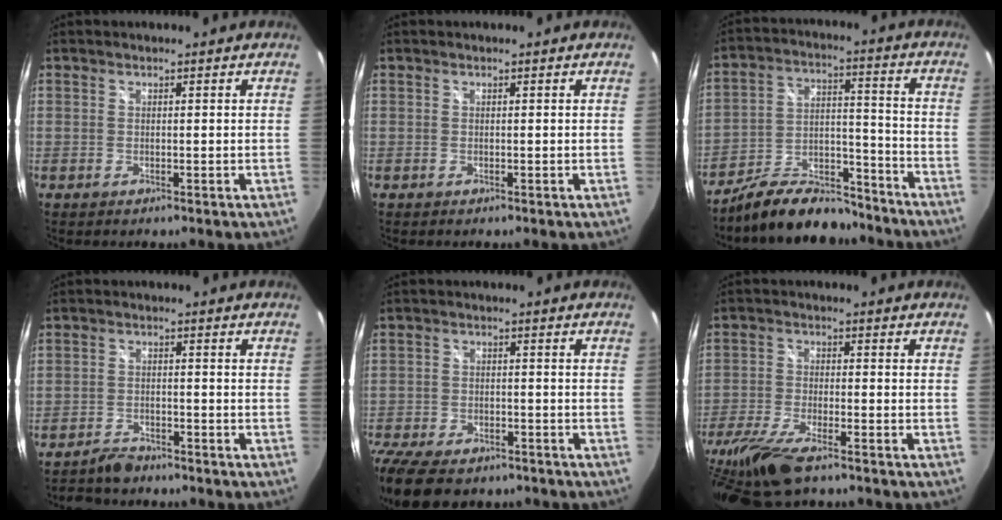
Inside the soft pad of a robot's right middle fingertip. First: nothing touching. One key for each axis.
{"total": 0.0}
{"total": 13.4, "fx": -11.5, "fy": 4.3, "fz": 5.5, "tx": -0.104, "ty": 0.022, "tz": -0.185}
{"total": 4.4, "fx": -4.0, "fy": 1.5, "fz": 0.9, "tx": -0.037, "ty": 0.001, "tz": -0.070}
{"total": 15.0, "fx": -11.5, "fy": 6.4, "fz": 7.2, "tx": -0.187, "ty": -0.034, "tz": -0.188}
{"total": 15.1, "fx": -11.3, "fy": 3.9, "fz": 9.2, "tx": -0.215, "ty": -0.053, "tz": -0.211}